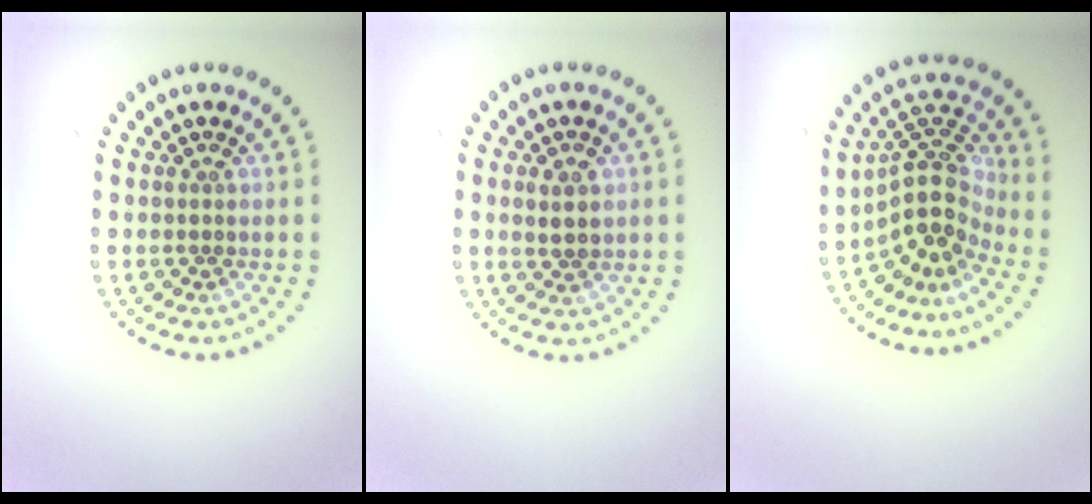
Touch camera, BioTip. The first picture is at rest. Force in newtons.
{"total": 1.7, "press": 1.6, "slide": 0.2}
{"total": 4.8, "press": 3.5, "slide": 3.2}